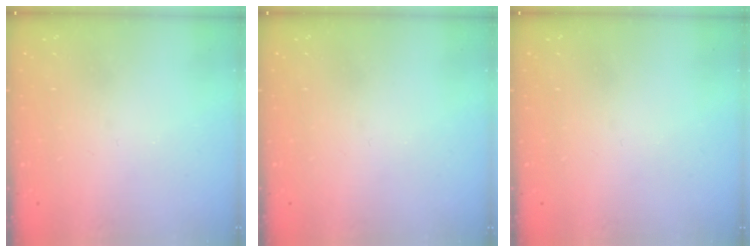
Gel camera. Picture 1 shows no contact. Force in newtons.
{"total": 0.0}
{"total": 0.0}